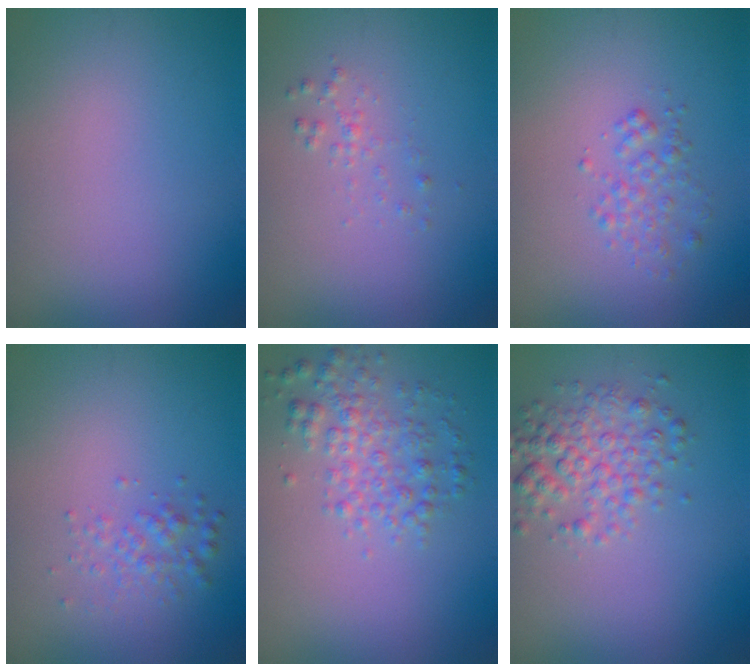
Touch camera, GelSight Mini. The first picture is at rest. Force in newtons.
{"total": 0.9, "press": 0.9, "slide": 0.0}
{"total": 1.6, "press": 1.6, "slide": 0.1}
{"total": 1.7, "press": 1.7, "slide": 0.1}
{"total": 3.0, "press": 3.0, "slide": 0.0}
{"total": 3.5, "press": 3.5, "slide": 0.1}